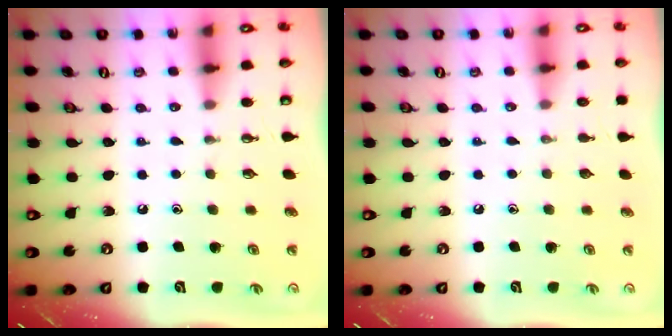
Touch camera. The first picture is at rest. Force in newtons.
{"total": 0.0}